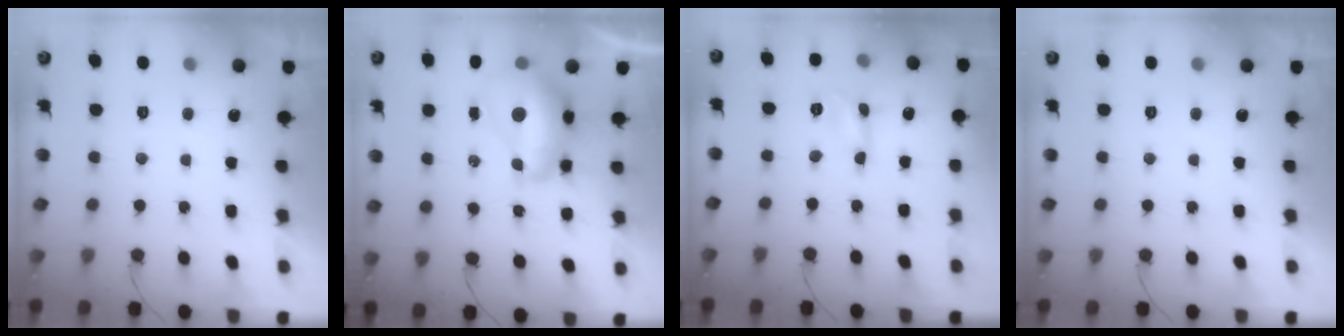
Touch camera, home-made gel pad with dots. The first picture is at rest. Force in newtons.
{"total": 13.6, "press": 13.5, "slide": 1.3}
{"total": 2.6, "press": 2.6, "slide": 0.2}
{"total": 0.0}